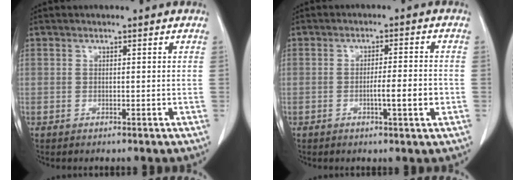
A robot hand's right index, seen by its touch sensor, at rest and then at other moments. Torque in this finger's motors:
{"motor_torque": [0.54, -0.17, 0.10, 0.08]}